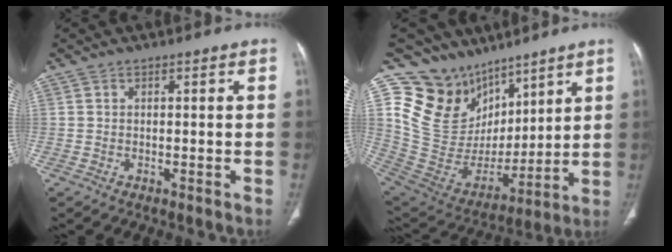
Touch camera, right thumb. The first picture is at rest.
{"total": 18.9, "force": [12.2, 13.2, 5.6], "torque": [-0.058, -0.052, 0.249]}